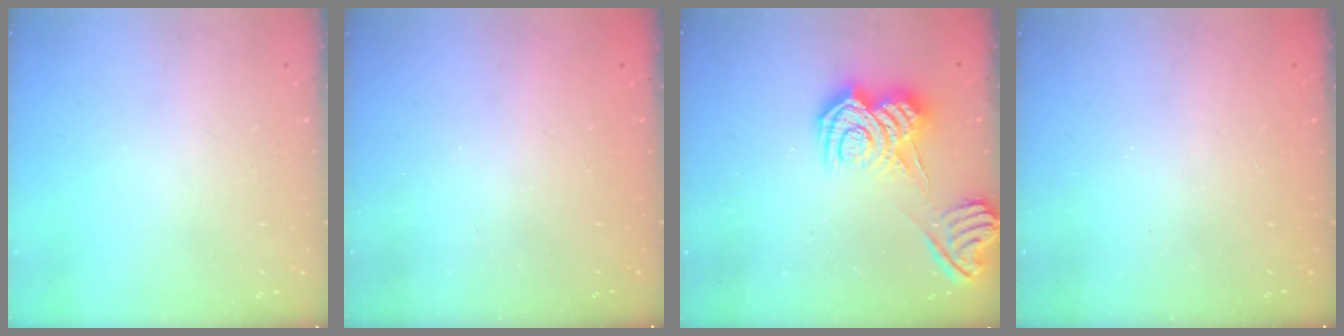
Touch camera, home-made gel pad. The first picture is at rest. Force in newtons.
{"total": 2.5, "press": 2.4, "slide": 0.7}
{"total": 9.6, "press": 9.6, "slide": 0.7}
{"total": 2.4, "press": 2.3, "slide": 0.8}